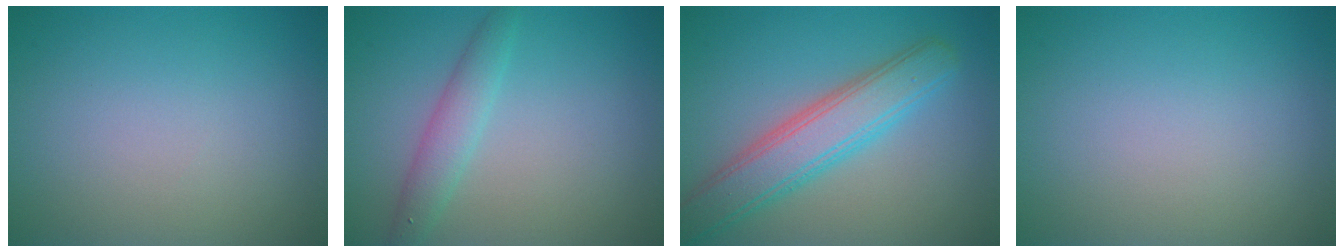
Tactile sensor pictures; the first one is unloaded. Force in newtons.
{"total": 2.5, "press": 2.5, "slide": 0.2}
{"total": 5.6, "press": 5.6, "slide": 0.1}
{"total": 0.0}